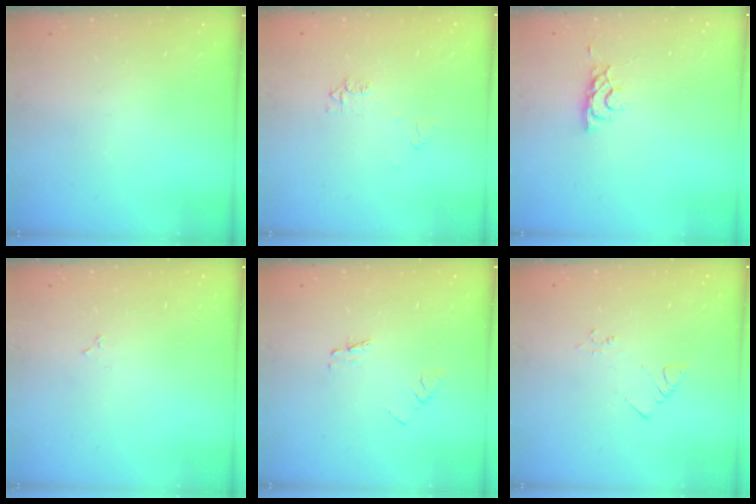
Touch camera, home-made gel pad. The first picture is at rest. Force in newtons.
{"total": 5.6, "press": 5.5, "slide": 0.6}
{"total": 4.3, "press": 4.3, "slide": 0.8}
{"total": 2.5, "press": 2.4, "slide": 0.3}
{"total": 2.9, "press": 2.9, "slide": 0.3}
{"total": 2.6, "press": 2.6, "slide": 0.3}